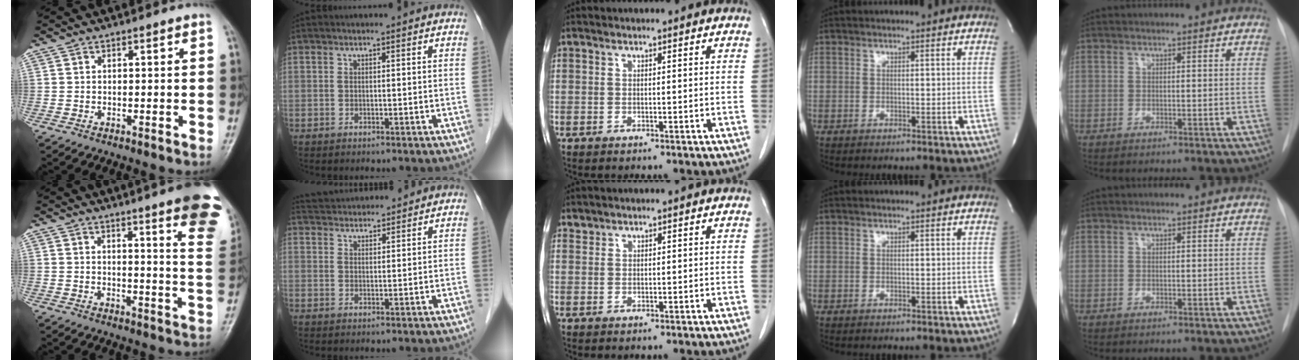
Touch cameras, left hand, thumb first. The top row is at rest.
{"thumb": {"total": 16.0, "force": [10.2, 2.0, 12.2], "torque": [-0.123, -0.054, 0.106]}, "index": {"total": 9.0, "force": [8.7, 1.1, 1.9], "torque": [-0.038, 0.035, 0.135]}, "middle": {"total": 0.7, "force": [0.7, 0.1, -0.1], "torque": [-0.001, 0.003, 0.014]}}